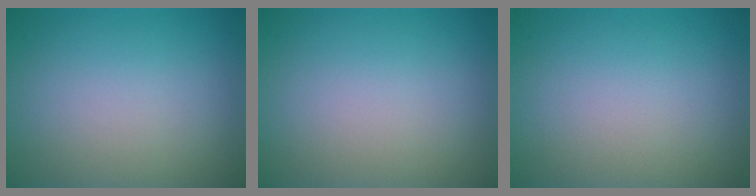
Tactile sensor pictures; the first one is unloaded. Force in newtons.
{"total": 0.0}
{"total": 0.0}